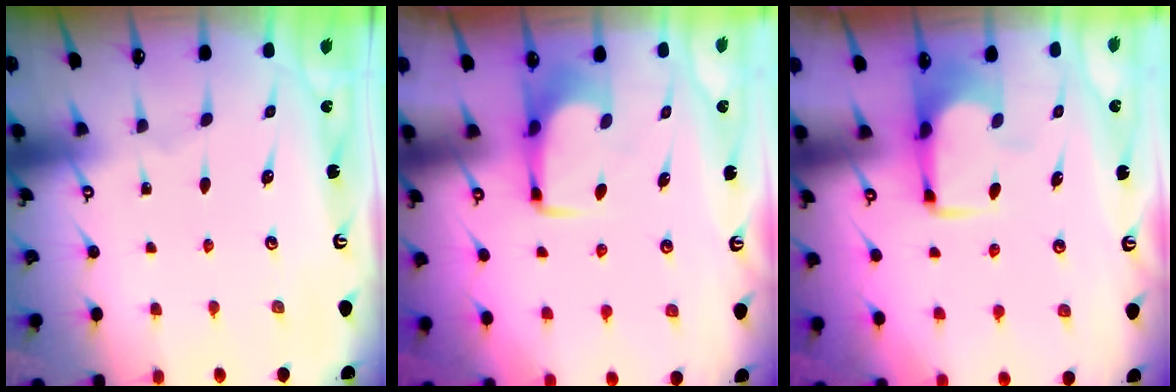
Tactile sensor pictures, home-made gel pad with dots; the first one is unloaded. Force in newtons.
{"total": 1.0, "press": 0.9, "slide": 0.4}
{"total": 1.5, "press": 1.4, "slide": 0.6}